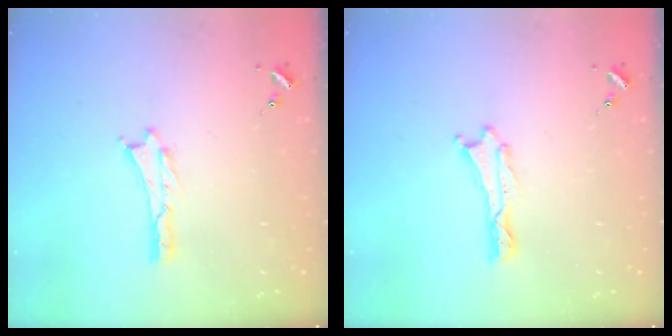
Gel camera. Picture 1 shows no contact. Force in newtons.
{"total": 0.0}